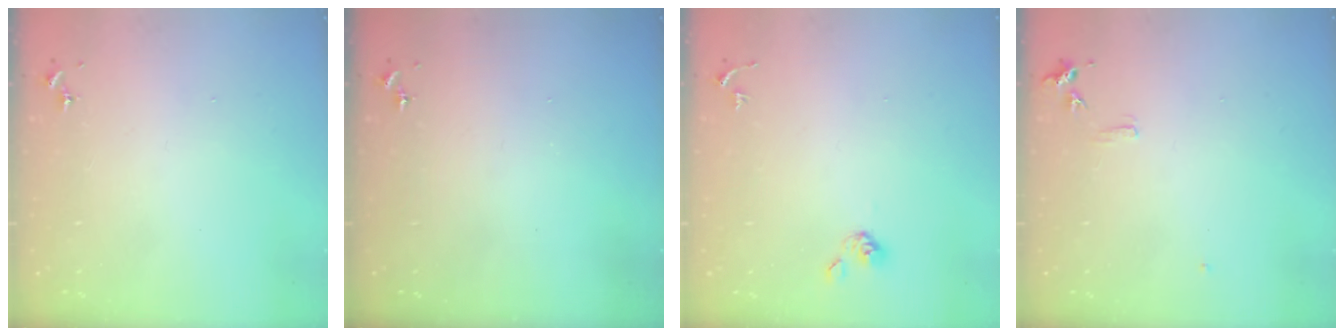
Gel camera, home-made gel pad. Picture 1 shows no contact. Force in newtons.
{"total": 0.0}
{"total": 4.0, "press": 3.9, "slide": 0.8}
{"total": 5.6, "press": 5.5, "slide": 0.7}